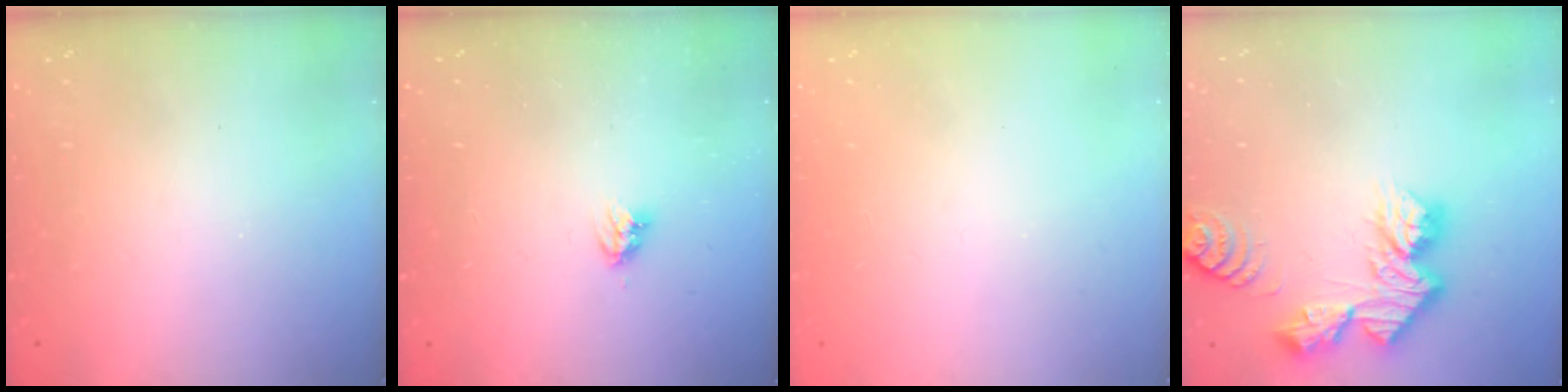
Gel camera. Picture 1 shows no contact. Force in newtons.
{"total": 3.5, "press": 3.5, "slide": 0.4}
{"total": 0.0}
{"total": 12.8, "press": 12.7, "slide": 1.1}